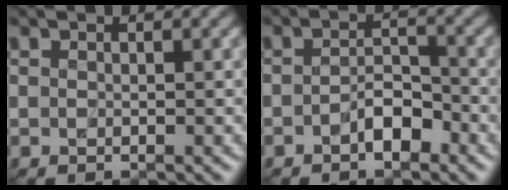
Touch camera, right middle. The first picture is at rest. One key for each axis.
{"total": 2.4, "fx": -1.3, "fy": 1.2, "fz": 1.7, "tx": -0.026, "ty": 0.009, "tz": -0.026}